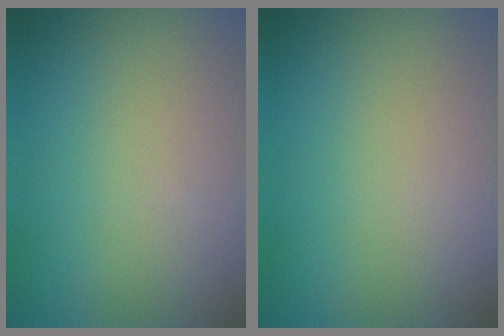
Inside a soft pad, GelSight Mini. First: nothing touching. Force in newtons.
{"total": 0.0}